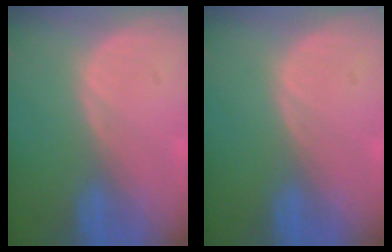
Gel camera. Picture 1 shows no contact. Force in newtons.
{"total": 0.0}